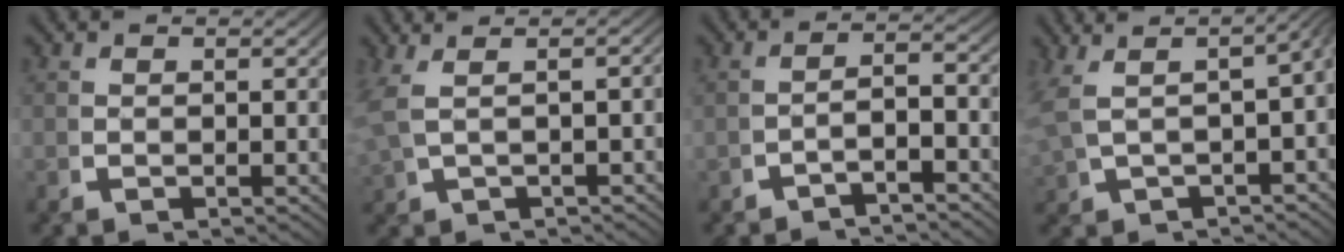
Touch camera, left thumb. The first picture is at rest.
{"total": 4.1, "force": [0.8, 1.6, 3.7], "torque": [-0.065, 0.015, 0.022]}
{"total": 2.8, "force": [-2.0, 0.7, 1.9], "torque": [-0.033, -0.009, -0.027]}
{"total": 9.5, "force": [2.6, 5.3, 7.4], "torque": [-0.088, 0.047, 0.029]}